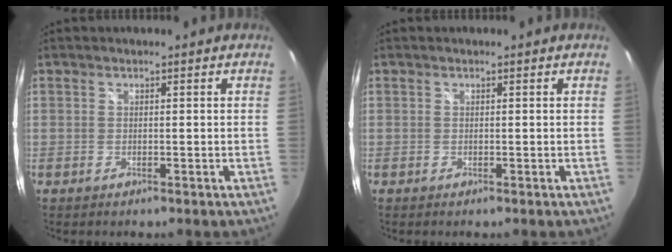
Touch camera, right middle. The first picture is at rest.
{"total": 0.0}